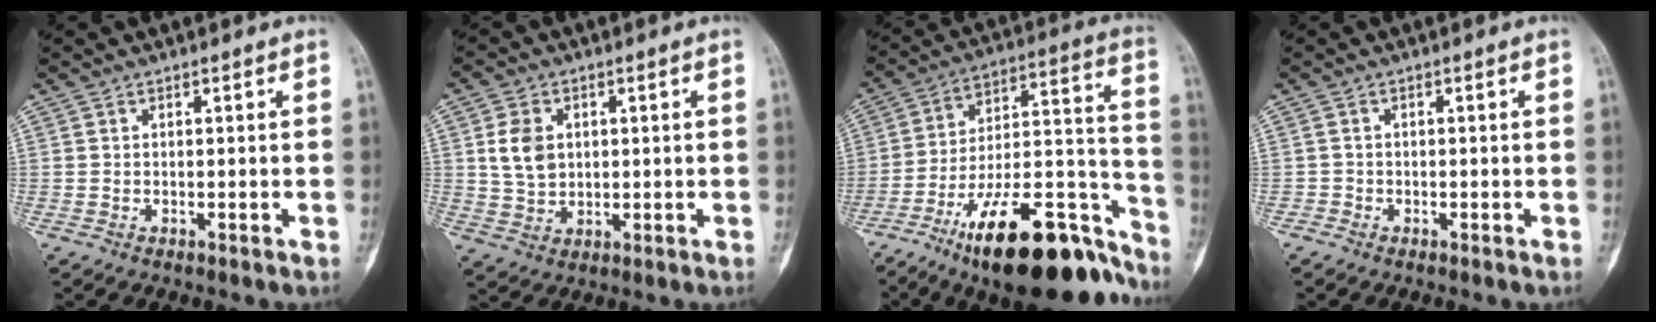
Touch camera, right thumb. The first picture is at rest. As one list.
[{"total": 7.1, "force": [1.3, 5.5, 4.3], "torque": [-0.064, -0.006, 0.029]}, {"total": 28.3, "force": [-19.0, 9.5, 18.7], "torque": [-0.202, 0.109, -0.304]}, {"total": 1.2, "force": [-0.8, 0.9, -0.1], "torque": [0.007, 0.005, -0.022]}]